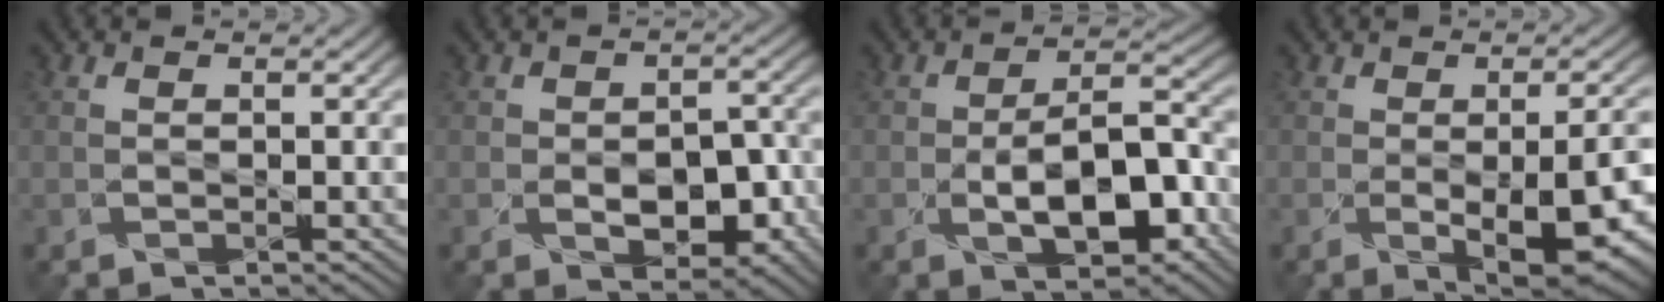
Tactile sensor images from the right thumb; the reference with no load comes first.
{"total": 7.0, "force": [-2.6, 4.7, 4.5], "torque": [-0.054, -0.010, -0.040]}
{"total": 9.0, "force": [-3.4, 4.3, 7.2], "torque": [-0.111, -0.003, -0.058]}
{"total": 9.6, "force": [-2.9, 4.7, 7.9], "torque": [-0.107, -0.032, -0.026]}